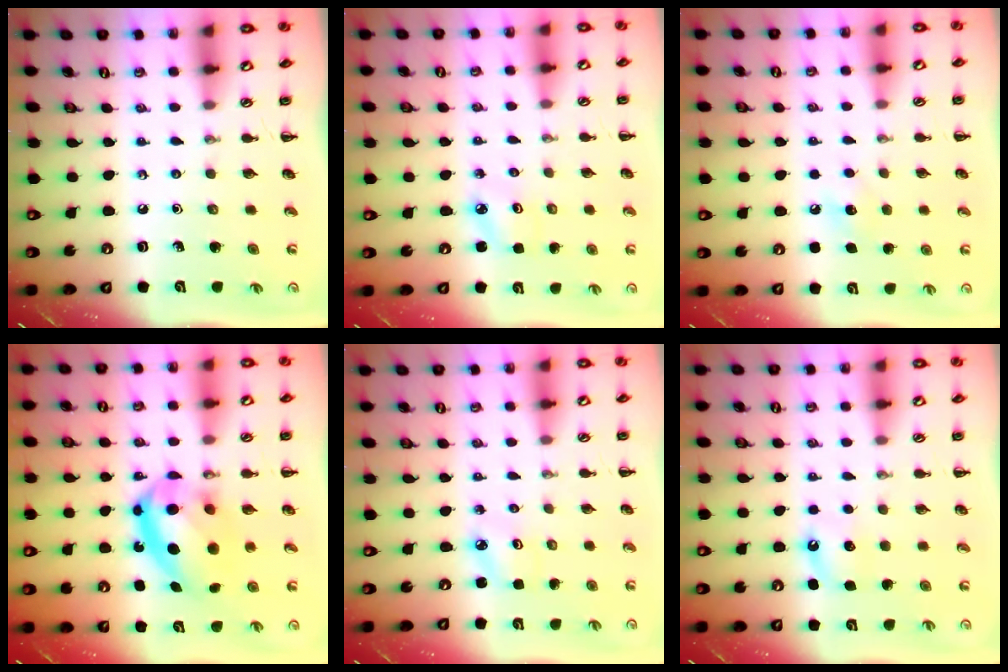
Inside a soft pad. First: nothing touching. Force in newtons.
{"total": 2.5, "press": 2.4, "slide": 0.6}
{"total": 7.4, "press": 7.2, "slide": 2.0}
{"total": 16.1, "press": 15.6, "slide": 4.0}
{"total": 2.5, "press": 2.4, "slide": 0.6}
{"total": 4.2, "press": 4.0, "slide": 1.3}